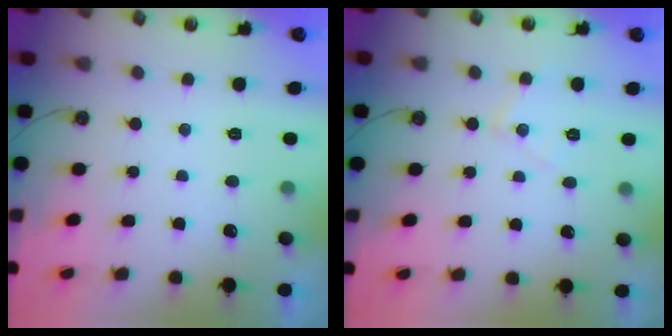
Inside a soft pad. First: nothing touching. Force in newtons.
{"total": 6.9, "press": 6.9, "slide": 0.5}